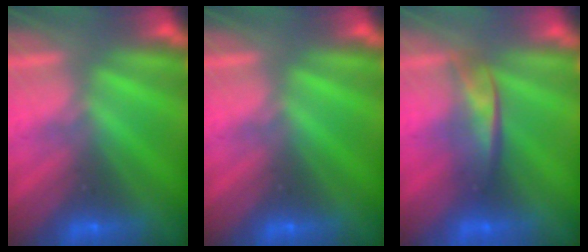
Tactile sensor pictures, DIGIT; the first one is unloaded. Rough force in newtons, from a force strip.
{"total": 0.0}
{"total": 2.1}